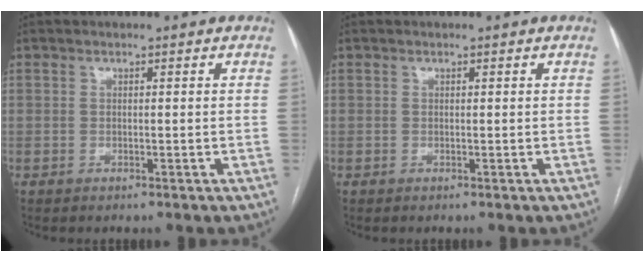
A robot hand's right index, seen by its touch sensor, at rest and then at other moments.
{"total": 0.0}